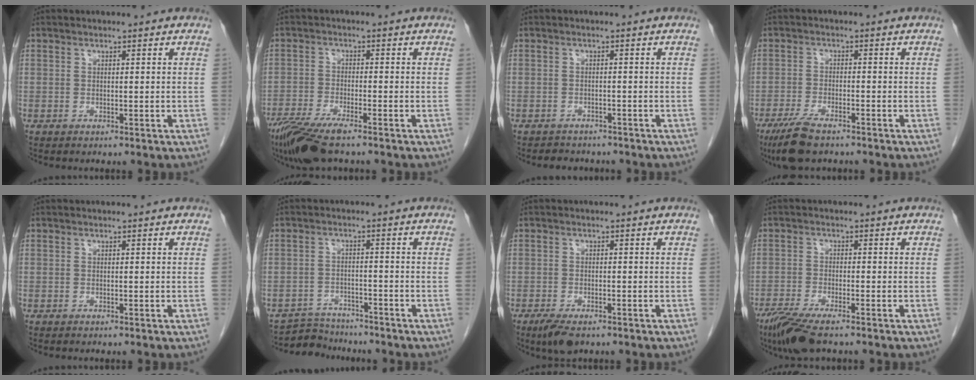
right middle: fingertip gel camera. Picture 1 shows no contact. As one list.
[{"total": 8.9, "force": [-6.6, 1.2, 5.8], "torque": [-0.108, -0.022, -0.117]}, {"total": 3.7, "force": [-3.3, 1.6, 0.4], "torque": [-0.013, 0.000, -0.043]}, {"total": 6.6, "force": [-5.0, 1.5, 4.1], "torque": [-0.083, -0.015, -0.086]}, {"total": 0.0}, {"total": 5.0, "force": [-4.8, 1.2, -0.8], "torque": [0.013, 0.000, -0.081]}, {"total": 4.4, "force": [-3.0, 1.5, 2.8], "torque": [-0.054, -0.008, -0.048]}, {"total": 7.0, "force": [-5.1, 1.0, 4.7], "torque": [-0.088, -0.018, -0.088]}]